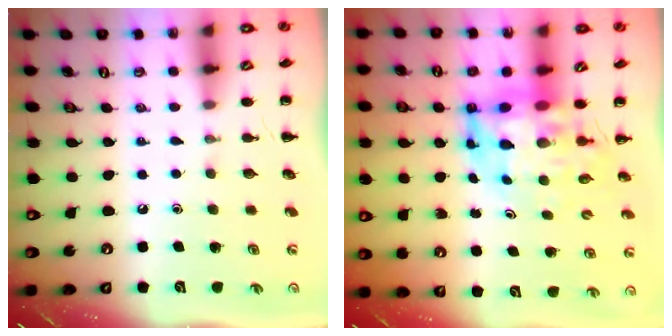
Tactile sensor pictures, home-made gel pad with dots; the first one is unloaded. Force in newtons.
{"total": 8.5, "press": 8.0, "slide": 2.9}